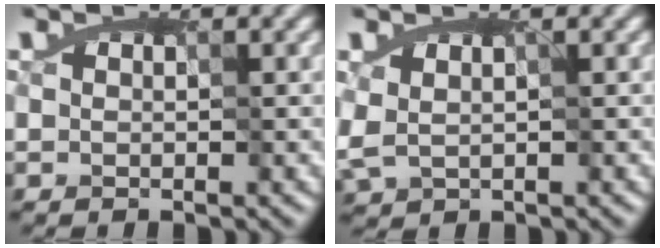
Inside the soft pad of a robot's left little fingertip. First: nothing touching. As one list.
[{"total": 1.7, "force": [0.2, 1.0, 1.3], "torque": [-0.038, 0.001, 0.007]}]